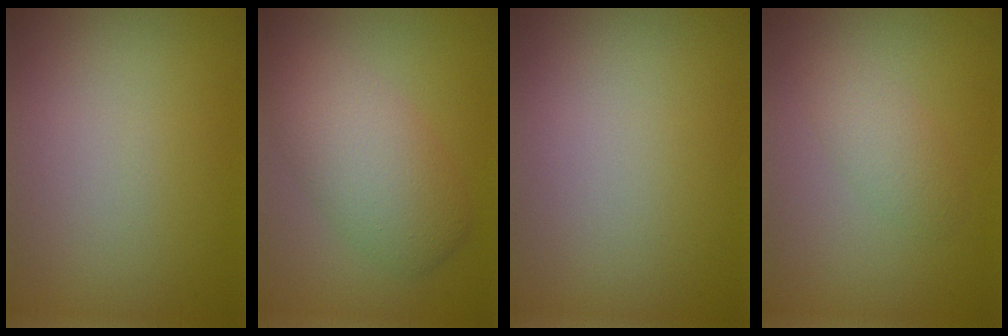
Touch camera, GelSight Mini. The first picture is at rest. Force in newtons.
{"total": 5.5, "press": 5.5, "slide": 0.1}
{"total": 0.0}
{"total": 1.9, "press": 1.9, "slide": 0.2}